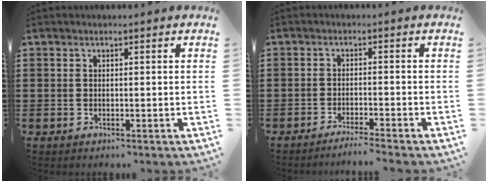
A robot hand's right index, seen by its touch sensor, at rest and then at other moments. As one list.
[{"total": 2.5, "force": [-2.4, -0.6, 0.5], "torque": [-0.009, 0.000, -0.047]}]